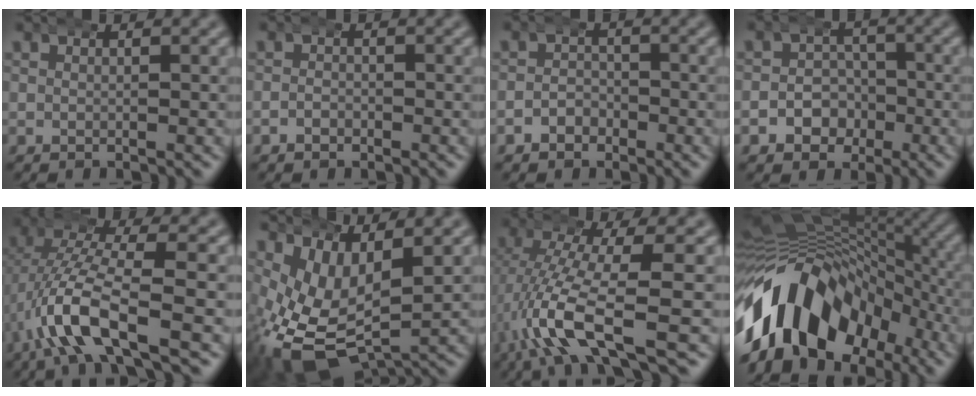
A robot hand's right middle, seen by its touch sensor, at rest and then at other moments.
{"total": 1.1, "force": [-0.9, 0.7, 0.1], "torque": [-0.004, -0.012, -0.011]}
{"total": 2.4, "force": [-1.5, 1.8, 0.3], "torque": [-0.004, -0.010, -0.024]}
{"total": 5.7, "force": [-2.2, 5.0, 1.2], "torque": [-0.023, -0.011, -0.040]}
{"total": 7.2, "force": [-1.7, 3.2, 6.2], "torque": [-0.154, -0.026, -0.016]}
{"total": 9.1, "force": [-2.0, 5.8, 6.7], "torque": [-0.148, -0.045, -0.010]}
{"total": 7.9, "force": [-2.3, 2.5, 7.1], "torque": [-0.159, -0.034, -0.021]}
{"total": 19.7, "force": [-3.6, 14.4, 13.1], "torque": [-0.220, -0.012, -0.051]}